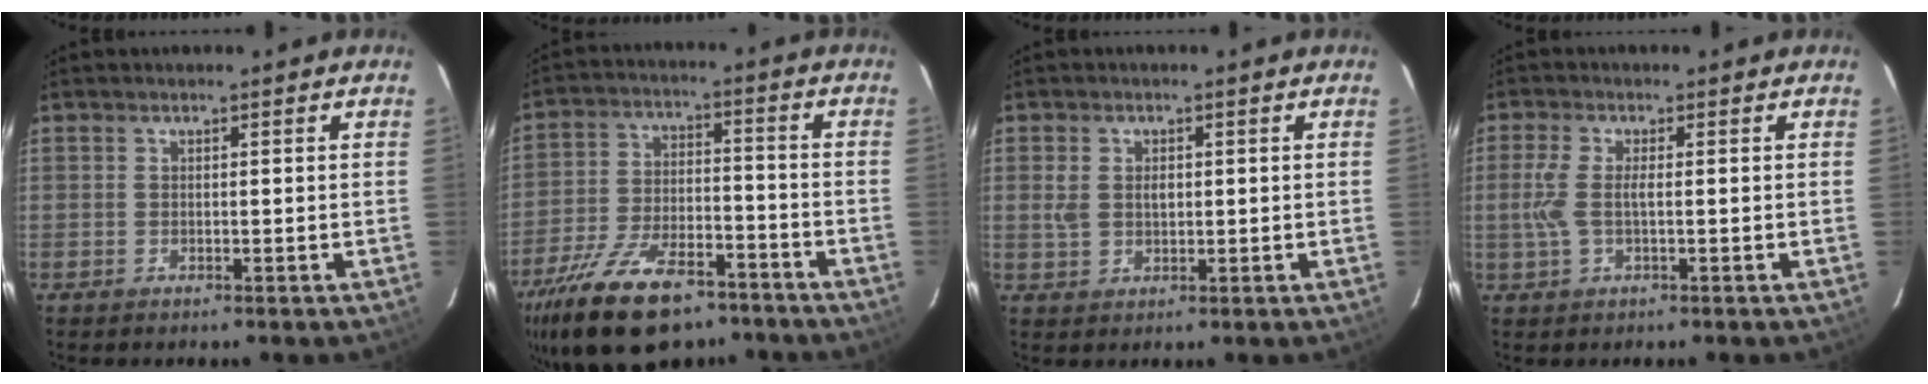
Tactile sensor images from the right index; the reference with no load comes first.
{"total": 20.7, "force": [-14.7, 8.9, 11.6], "torque": [-0.238, -0.024, -0.236]}
{"total": 3.7, "force": [0.5, 2.7, 2.6], "torque": [-0.049, 0.003, 0.013]}
{"total": 4.6, "force": [-0.2, 1.3, 4.4], "torque": [-0.098, 0.001, -0.003]}